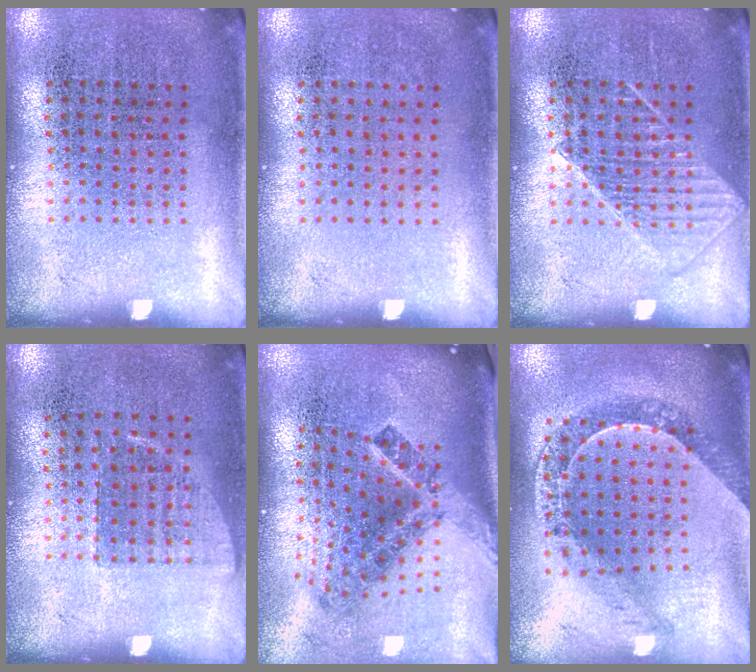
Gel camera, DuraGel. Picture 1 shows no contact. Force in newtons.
{"total": 0.0}
{"total": 1.7, "press": 1.7, "slide": 0.3}
{"total": 0.6, "press": 0.6, "slide": 0.1}
{"total": 2.8, "press": 1.7, "slide": 2.2}
{"total": 1.2, "press": 1.2, "slide": 0.2}